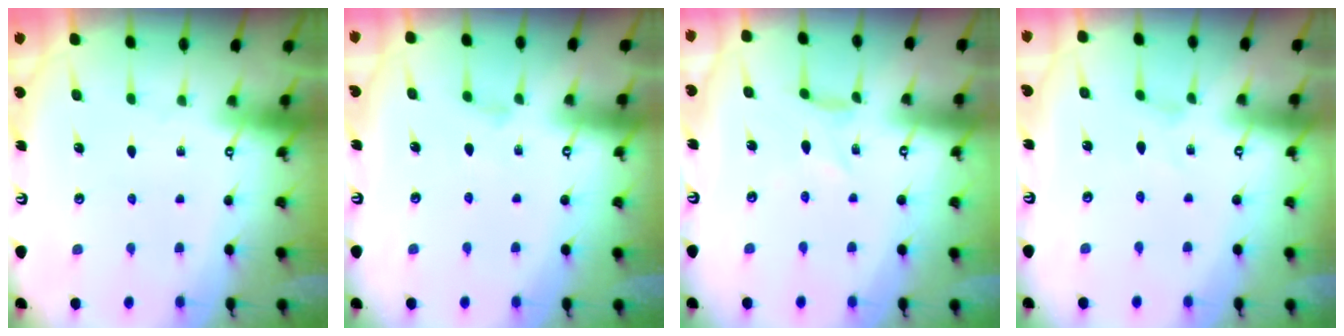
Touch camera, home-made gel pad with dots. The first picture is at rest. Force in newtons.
{"total": 2.1, "press": 2.1, "slide": 0.4}
{"total": 0.0}
{"total": 0.7, "press": 0.7, "slide": 0.2}